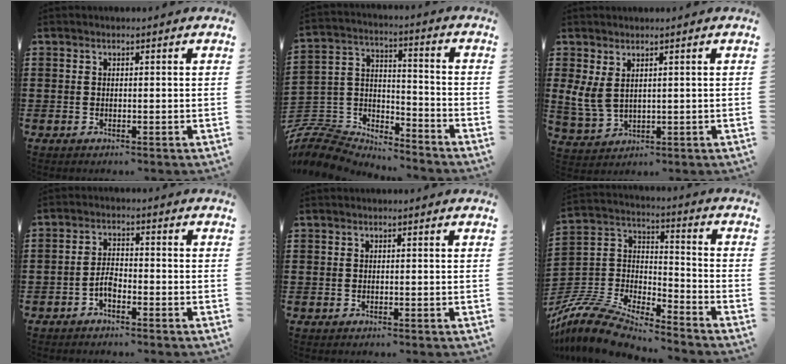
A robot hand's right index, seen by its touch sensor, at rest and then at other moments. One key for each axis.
{"total": 7.8, "fx": -7.2, "fy": 2.6, "fz": 1.3, "tx": -0.057, "ty": -0.003, "tz": -0.148}
{"total": 3.7, "fx": 1.5, "fy": 2.1, "fz": 2.7, "tx": -0.081, "ty": -0.003, "tz": 0.024}
{"total": 3.1, "fx": -1.8, "fy": 1.4, "fz": 2.1, "tx": -0.048, "ty": 0.006, "tz": -0.038}
{"total": 0.0}
{"total": 9.8, "fx": -9.1, "fy": 2.0, "fz": 3.0, "tx": -0.090, "ty": -0.001, "tz": -0.187}